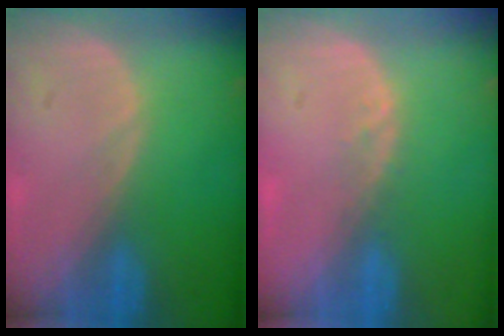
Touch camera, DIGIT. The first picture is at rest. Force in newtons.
{"total": 1.3, "press": 1.2, "slide": 0.6}